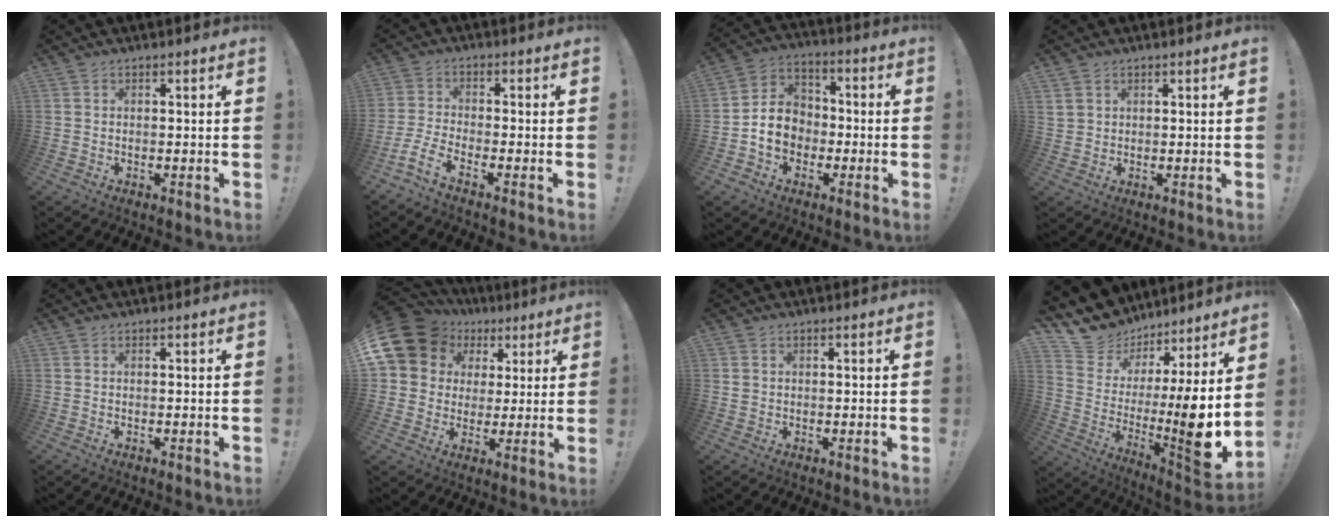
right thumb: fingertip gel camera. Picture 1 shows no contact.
{"total": 5.4, "force": [-3.7, 1.5, 3.6], "torque": [-0.089, -0.009, -0.072]}
{"total": 10.8, "force": [-3.4, 9.1, 4.8], "torque": [-0.070, 0.029, -0.054]}
{"total": 2.3, "force": [1.6, 1.5, 0.7], "torque": [-0.014, -0.008, 0.032]}
{"total": 0.0}
{"total": 13.2, "force": [5.7, 10.8, 5.1], "torque": [-0.082, -0.030, 0.121]}
{"total": 0.8, "force": [0.1, 0.8, 0.2], "torque": [-0.009, 0.005, 0.003]}
{"total": 10.8, "force": [2.0, 4.9, 9.4], "torque": [-0.133, -0.070, 0.040]}